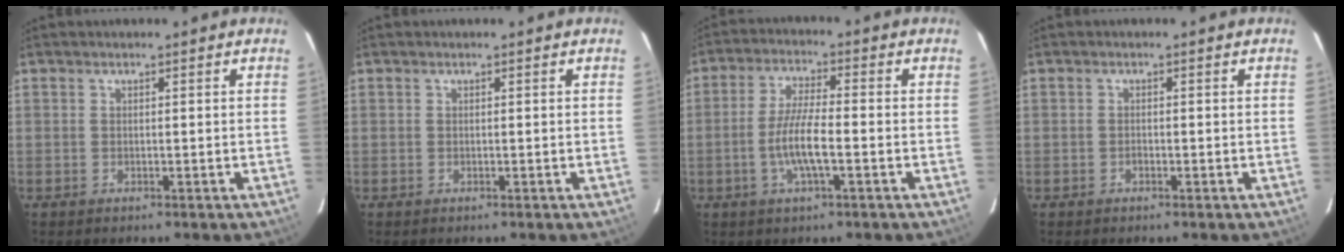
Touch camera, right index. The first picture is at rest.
{"total": 0.0}
{"total": 7.4, "force": [-2.2, 1.3, 7.0], "torque": [-0.140, -0.003, -0.044]}
{"total": 0.6, "force": [-0.4, 0.4, 0.3], "torque": [-0.005, 0.001, -0.008]}